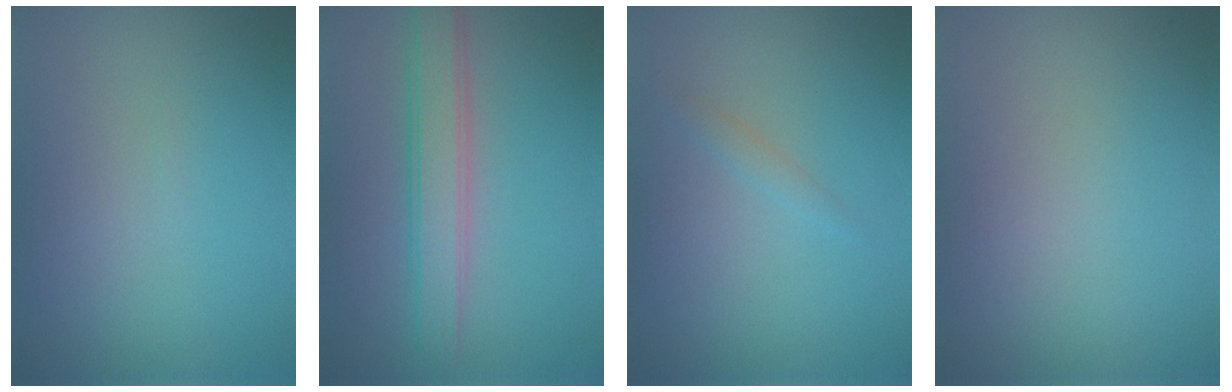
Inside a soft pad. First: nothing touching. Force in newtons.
{"total": 3.9, "press": 3.9, "slide": 0.3}
{"total": 0.8, "press": 0.8, "slide": 0.0}
{"total": 0.0}